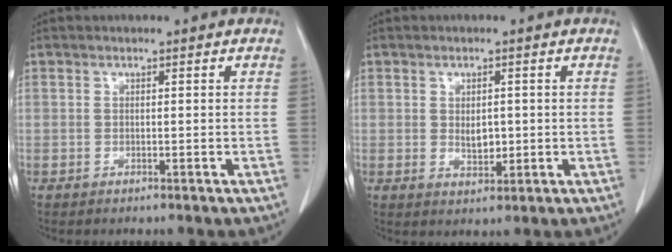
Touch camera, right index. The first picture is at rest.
{"total": 3.0, "force": [0.1, 1.7, 2.4], "torque": [-0.042, -0.005, 0.008]}